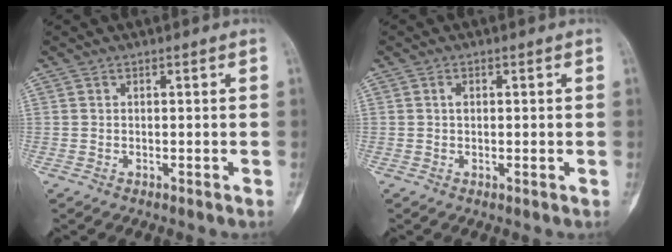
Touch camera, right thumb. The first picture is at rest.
{"total": 1.3, "force": [0.2, 0.7, 1.1], "torque": [-0.014, -0.001, 0.000]}